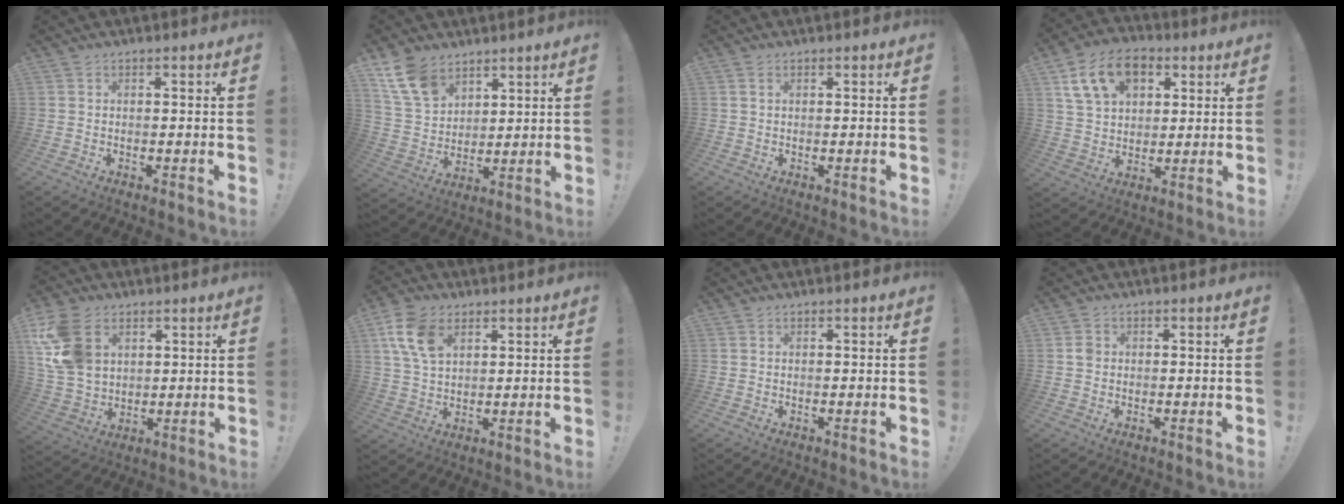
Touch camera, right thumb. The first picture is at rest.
{"total": 12.7, "force": [8.3, 7.7, 5.5], "torque": [-0.107, -0.040, 0.167]}
{"total": 0.9, "force": [0.6, 0.3, 0.7], "torque": [-0.008, -0.003, 0.009]}
{"total": 15.5, "force": [7.0, 10.6, 8.9], "torque": [-0.141, -0.019, 0.135]}
{"total": 16.2, "force": [6.2, 11.4, 9.6], "torque": [-0.189, -0.019, 0.125]}
{"total": 11.0, "force": [5.1, 6.9, 6.9], "torque": [-0.140, -0.008, 0.099]}
{"total": 0.0}
{"total": 1.6, "force": [0.1, 1.5, 0.5], "torque": [-0.008, 0.005, 0.002]}